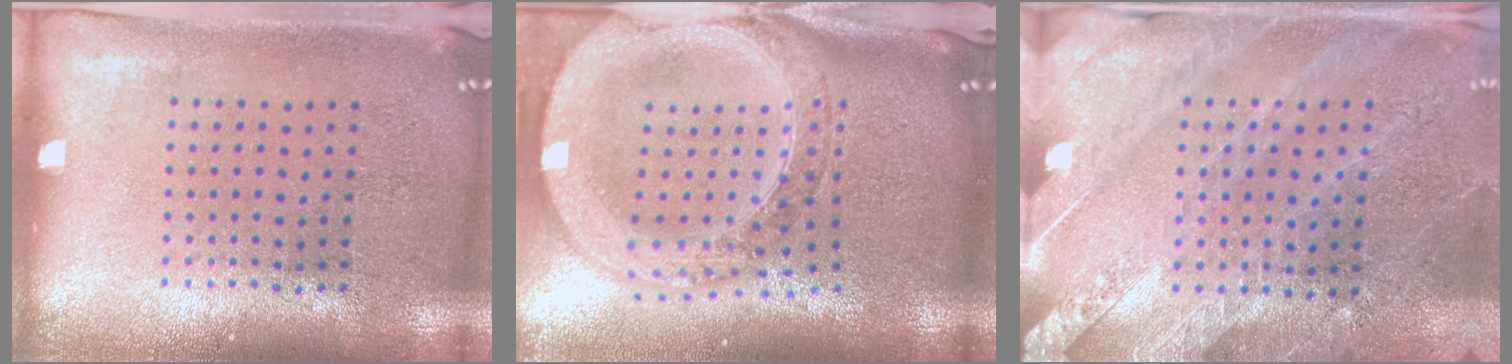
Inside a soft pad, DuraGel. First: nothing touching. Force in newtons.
{"total": 3.9, "press": 3.0, "slide": 2.5}
{"total": 2.6, "press": 2.6, "slide": 0.4}